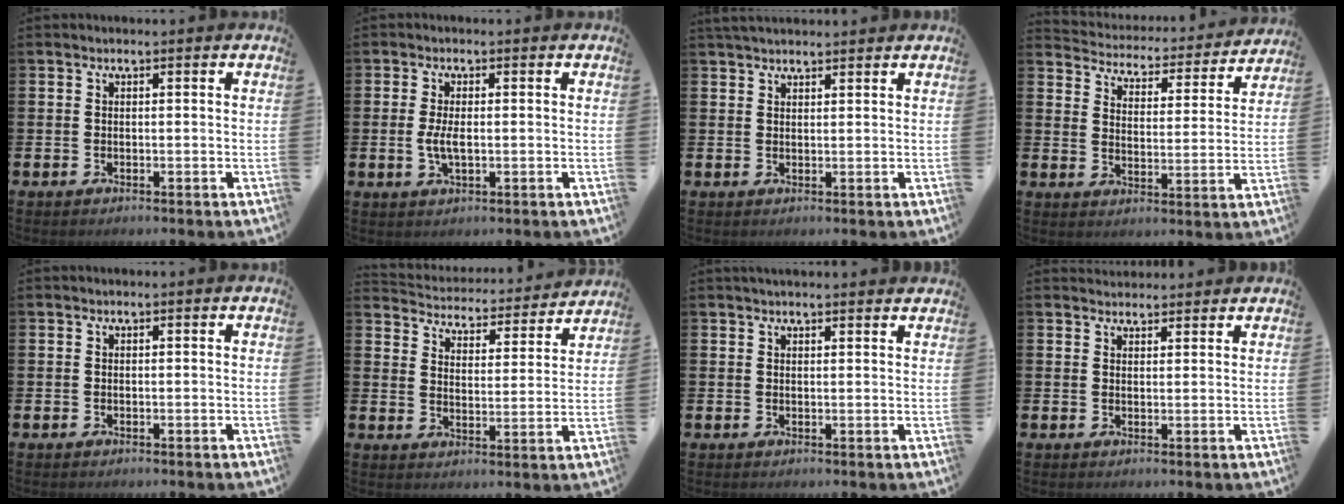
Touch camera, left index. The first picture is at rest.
{"total": 2.9, "force": [-0.1, 1.2, 2.6], "torque": [-0.047, 0.003, -0.003]}
{"total": 2.5, "force": [2.3, 0.6, 0.7], "torque": [-0.007, -0.007, 0.040]}
{"total": 4.4, "force": [4.3, 0.9, 0.2], "torque": [-0.026, -0.045, 0.067]}
{"total": 0.0}
{"total": 4.6, "force": [4.5, 0.9, 0.2], "torque": [-0.025, -0.045, 0.072]}
{"total": 1.8, "force": [1.8, 0.1, 0.3], "torque": [-0.004, -0.005, 0.032]}
{"total": 2.4, "force": [2.3, 0.7, -0.1], "torque": [0.007, -0.010, 0.040]}